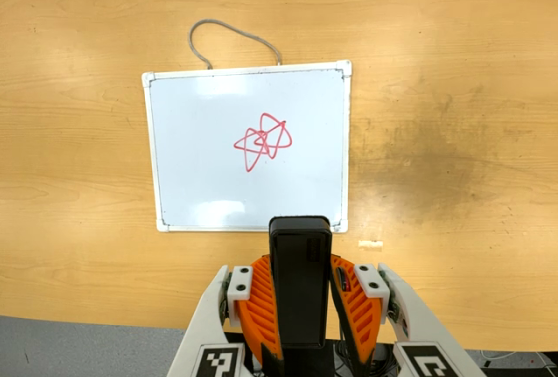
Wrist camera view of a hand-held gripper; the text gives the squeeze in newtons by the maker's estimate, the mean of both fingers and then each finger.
{"total": 4.7, "left": 3.4, "right": 6.1}